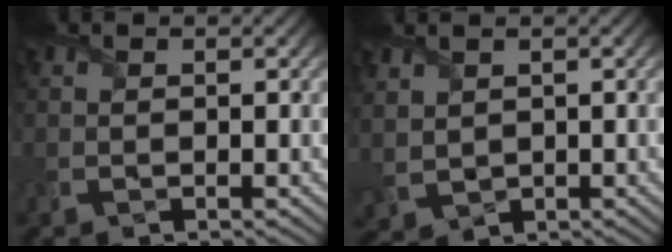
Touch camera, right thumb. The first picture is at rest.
{"total": 2.7, "force": [1.5, 1.9, 1.2], "torque": [-0.055, -0.002, 0.038]}